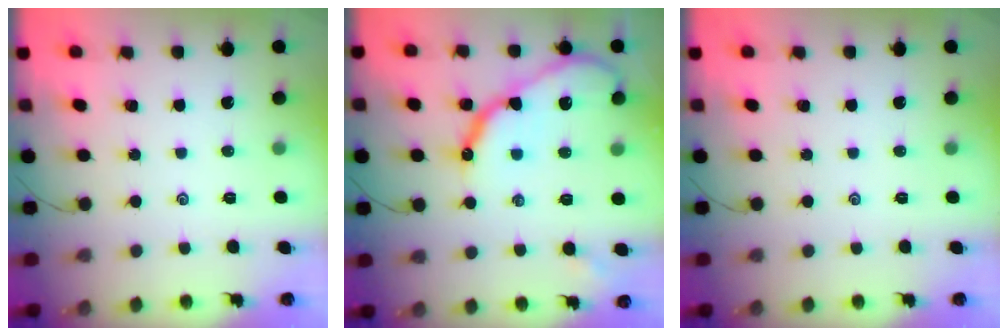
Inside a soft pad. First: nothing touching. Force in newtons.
{"total": 14.1, "press": 14.1, "slide": 1.0}
{"total": 0.0}